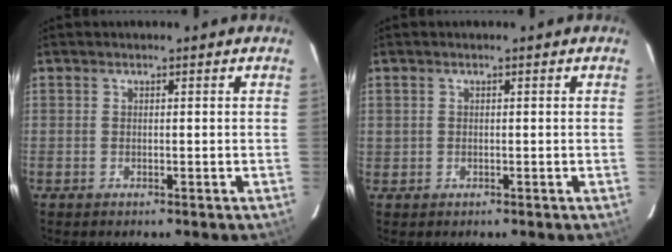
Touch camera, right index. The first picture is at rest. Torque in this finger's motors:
{"motor_torque": [0.20, 0.14, 0.00, 0.00]}